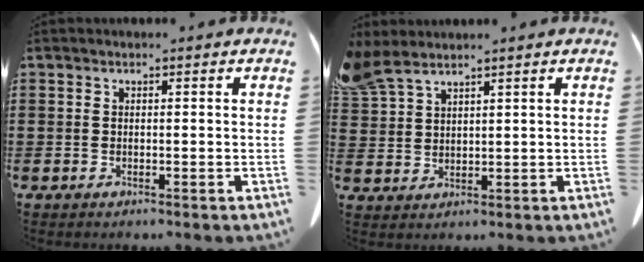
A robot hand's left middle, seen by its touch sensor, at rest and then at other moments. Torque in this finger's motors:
{"motor_torque": [1.33, -0.80, 0.82, 0.16]}